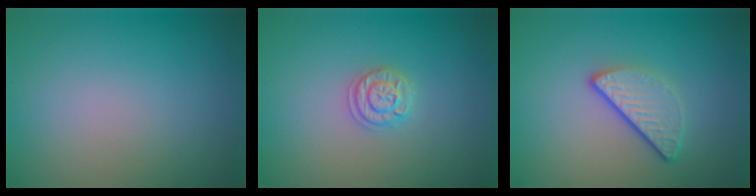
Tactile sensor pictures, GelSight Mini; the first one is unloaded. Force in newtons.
{"total": 1.7, "press": 1.7, "slide": 0.2}
{"total": 3.2, "press": 2.5, "slide": 2.1}